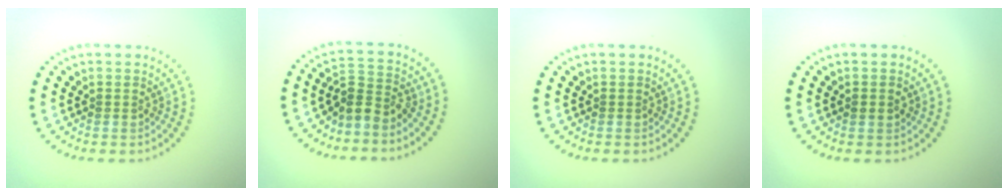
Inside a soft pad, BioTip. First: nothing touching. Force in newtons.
{"total": 2.8, "press": 2.0, "slide": 2.0}
{"total": 0.0}
{"total": 1.3, "press": 1.3, "slide": 0.1}